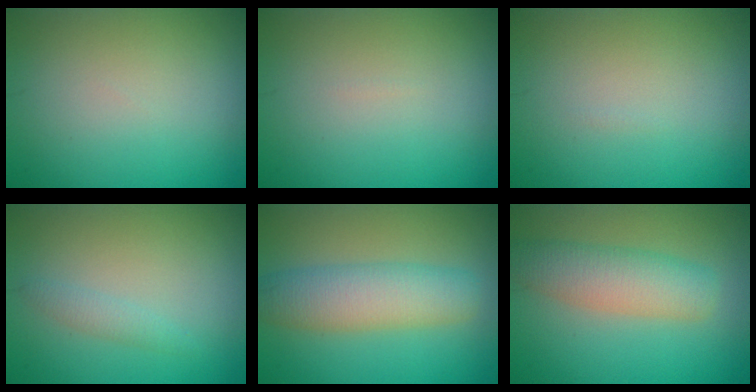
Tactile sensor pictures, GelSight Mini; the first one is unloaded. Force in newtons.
{"total": 0.0}
{"total": 0.0}
{"total": 1.2, "press": 1.2, "slide": 0.0}
{"total": 5.3, "press": 5.3, "slide": 0.2}
{"total": 4.8, "press": 4.8, "slide": 0.2}